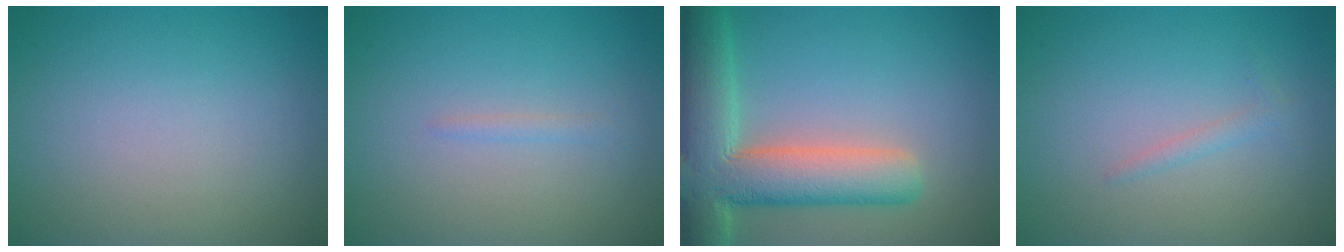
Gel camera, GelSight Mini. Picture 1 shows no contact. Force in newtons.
{"total": 0.8, "press": 0.7, "slide": 0.1}
{"total": 9.7, "press": 9.6, "slide": 1.2}
{"total": 1.0, "press": 1.0, "slide": 0.1}